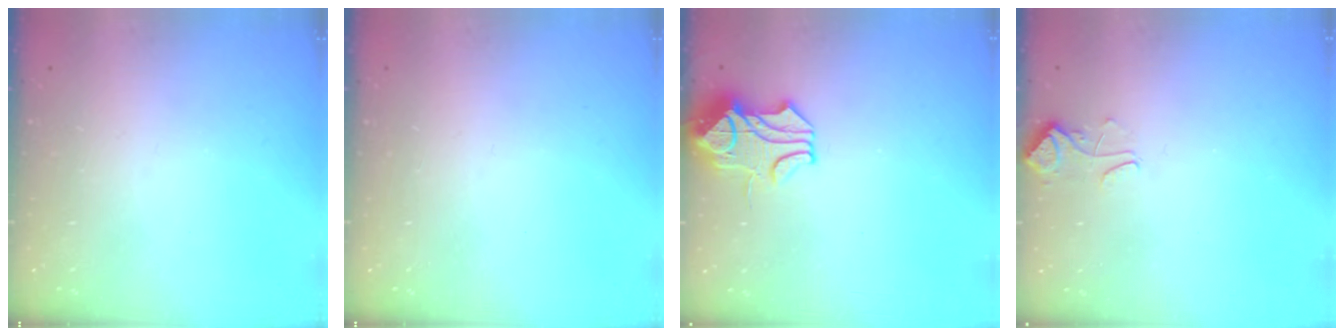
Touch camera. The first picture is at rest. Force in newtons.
{"total": 0.0}
{"total": 1.4, "press": 0.3, "slide": 1.4}
{"total": 3.5, "press": 3.4, "slide": 0.7}